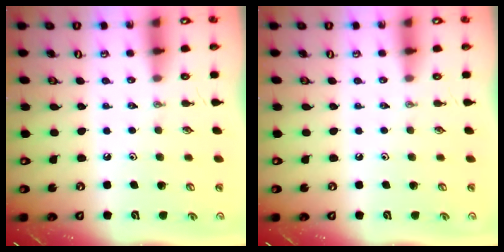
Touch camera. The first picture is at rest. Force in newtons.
{"total": 0.0}